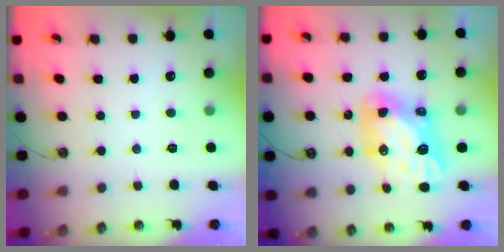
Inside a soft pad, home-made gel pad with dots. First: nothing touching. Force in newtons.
{"total": 12.3, "press": 12.3, "slide": 1.2}